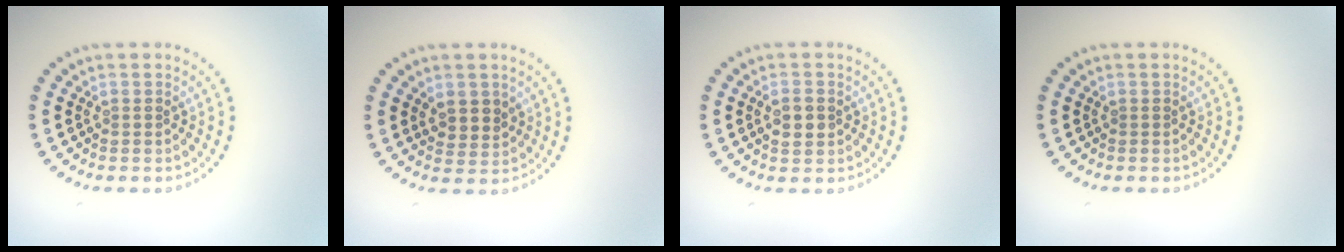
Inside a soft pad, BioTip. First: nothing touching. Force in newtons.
{"total": 2.1, "press": 1.9, "slide": 0.8}
{"total": 2.1, "press": 2.1, "slide": 0.2}
{"total": 0.0}